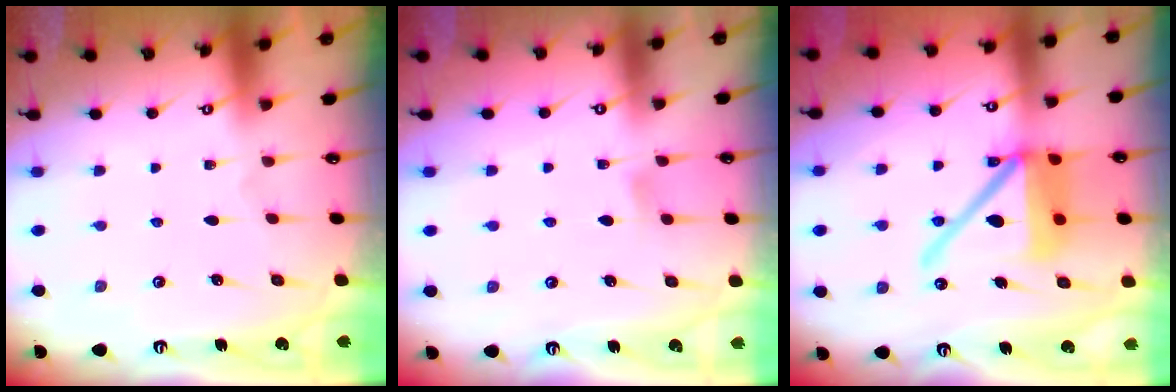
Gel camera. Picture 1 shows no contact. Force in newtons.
{"total": 5.2, "press": 5.2, "slide": 0.7}
{"total": 16.4, "press": 16.2, "slide": 2.3}